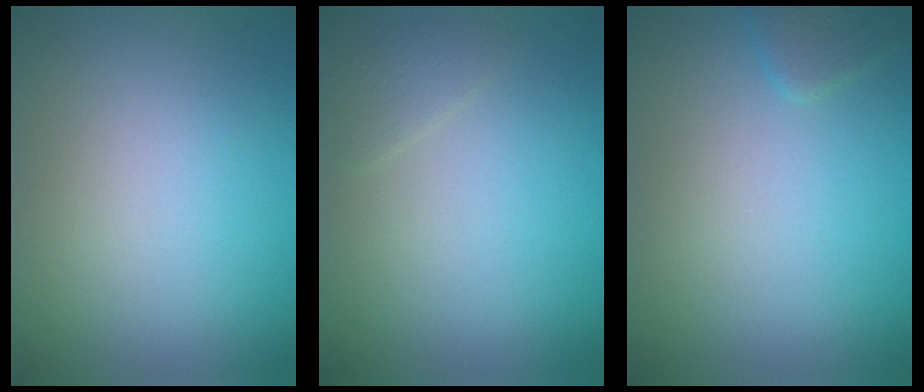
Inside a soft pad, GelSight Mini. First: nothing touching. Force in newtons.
{"total": 1.1, "press": 1.1, "slide": 0.1}
{"total": 1.4, "press": 1.4, "slide": 0.1}